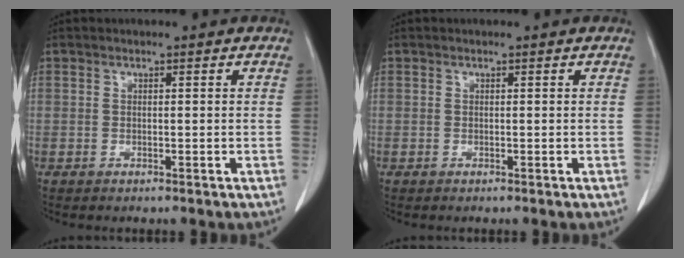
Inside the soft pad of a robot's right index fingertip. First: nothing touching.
{"total": 0.0}